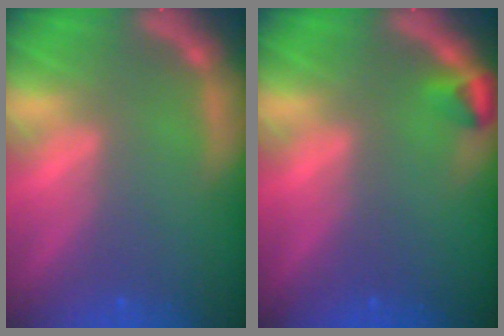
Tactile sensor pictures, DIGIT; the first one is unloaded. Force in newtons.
{"total": 1.5}